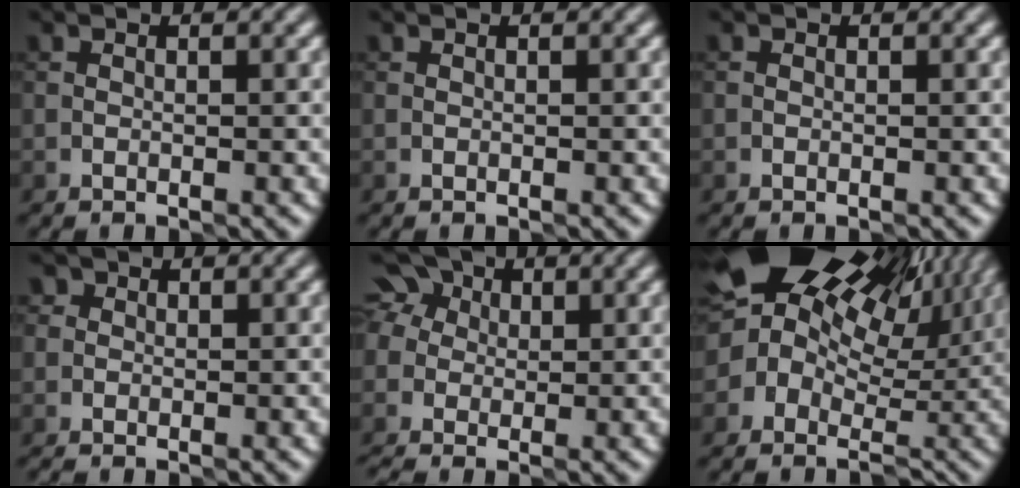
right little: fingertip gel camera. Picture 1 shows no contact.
{"total": 0.0}
{"total": 0.0}
{"total": 1.3, "force": [-0.2, 1.2, 0.3], "torque": [0.004, 0.009, -0.016]}
{"total": 5.1, "force": [0.5, 4.3, 2.8], "torque": [-0.065, 0.026, -0.006]}
{"total": 15.7, "force": [6.9, 10.4, 9.5], "torque": [-0.152, 0.041, 0.102]}